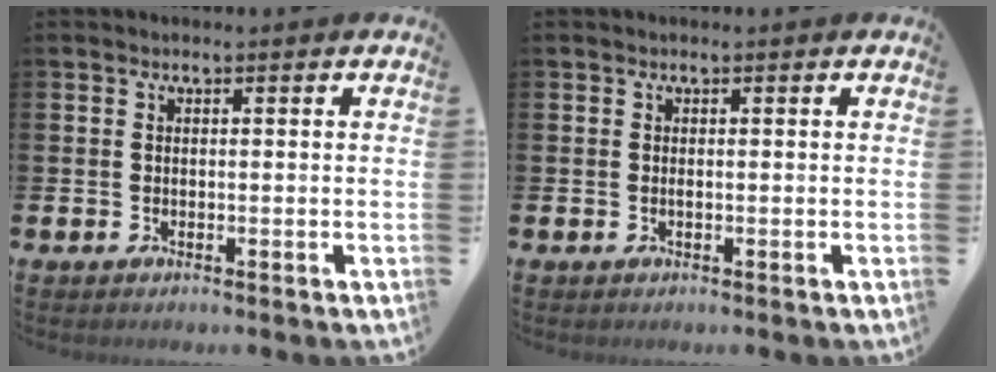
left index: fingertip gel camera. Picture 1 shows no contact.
{"total": 0.0}